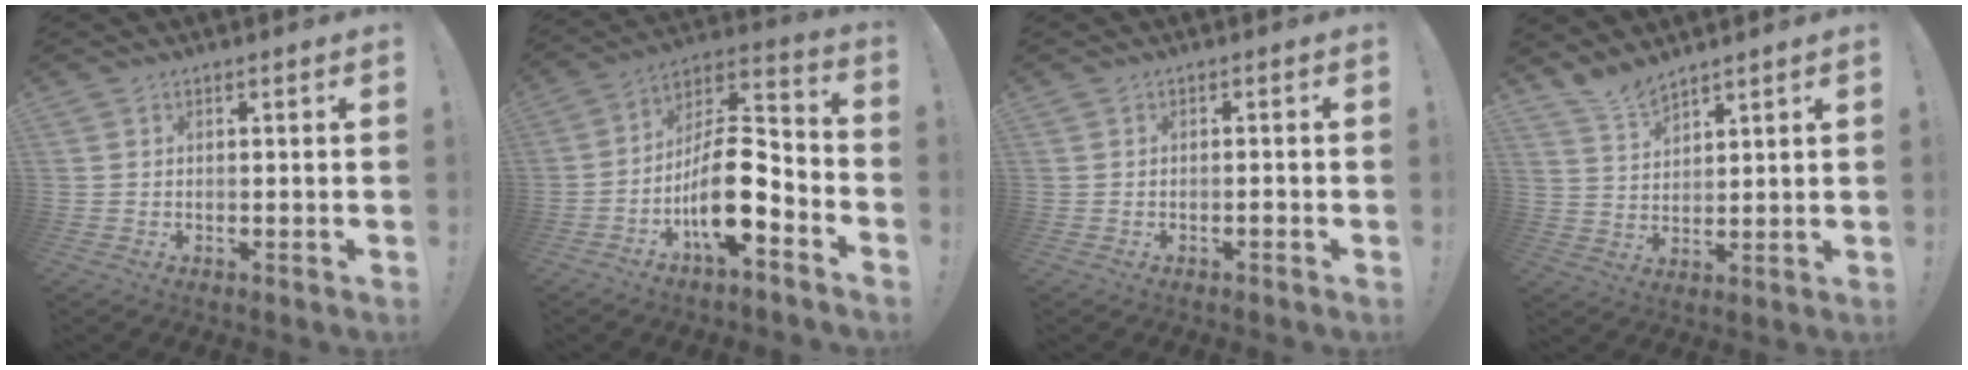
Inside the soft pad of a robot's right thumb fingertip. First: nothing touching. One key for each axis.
{"total": 16.0, "fx": -5.9, "fy": 6.6, "fz": 13.4, "tx": -0.238, "ty": 0.026, "tz": -0.092}
{"total": 1.1, "fx": -0.8, "fy": 0.1, "fz": 0.7, "tx": -0.010, "ty": 0.000, "tz": -0.013}
{"total": 6.4, "fx": 6.0, "fy": 1.5, "fz": 1.6, "tx": -0.033, "ty": -0.040, "tz": 0.113}